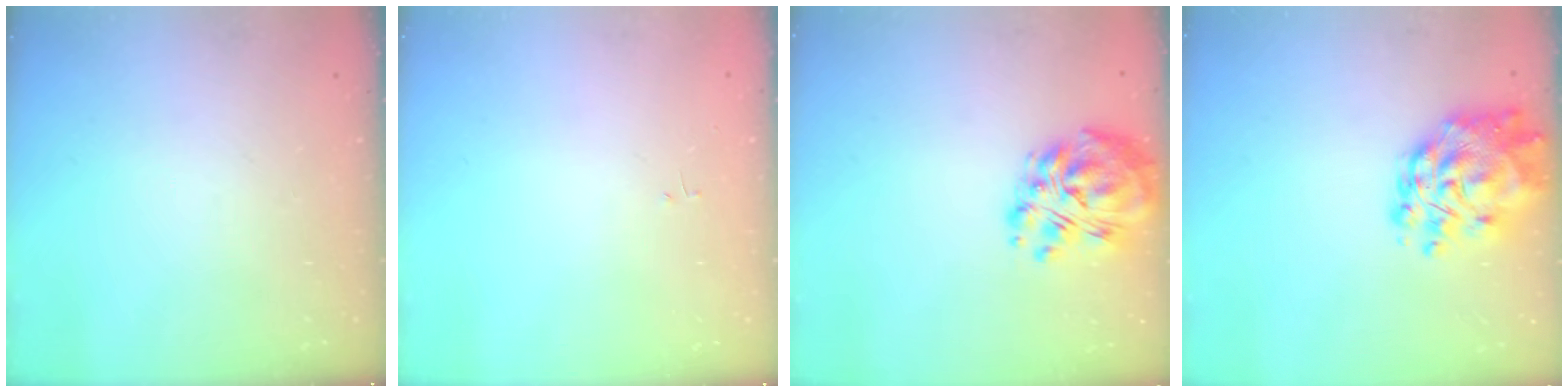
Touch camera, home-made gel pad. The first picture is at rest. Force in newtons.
{"total": 0.0}
{"total": 12.4, "press": 11.7, "slide": 4.2}
{"total": 13.9, "press": 13.2, "slide": 4.3}